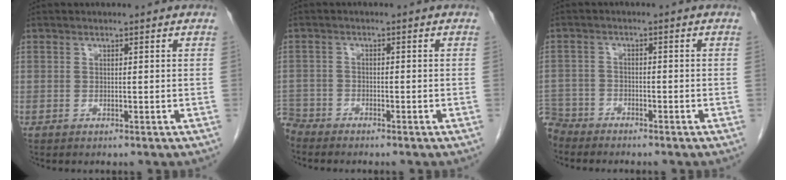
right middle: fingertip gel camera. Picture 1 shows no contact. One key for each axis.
{"total": 3.6, "fx": -3.5, "fy": 0.8, "fz": -0.2, "tx": 0.009, "ty": -0.008, "tz": -0.069}
{"total": 5.2, "fx": -4.9, "fy": 1.8, "fz": -0.3, "tx": 0.012, "ty": -0.006, "tz": -0.097}